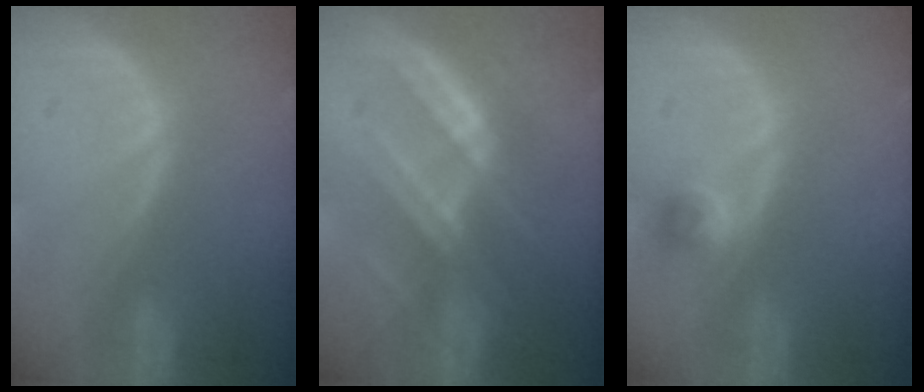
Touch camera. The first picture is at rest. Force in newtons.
{"total": 7.2, "press": 7.0, "slide": 1.6}
{"total": 2.4, "press": 2.0, "slide": 1.2}